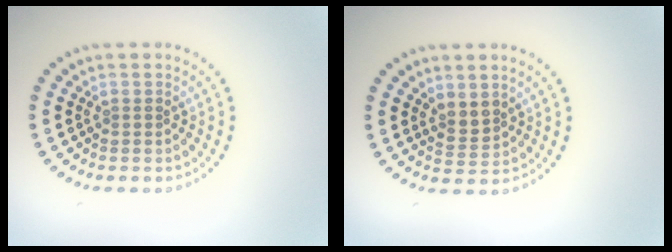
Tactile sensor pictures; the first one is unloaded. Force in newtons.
{"total": 1.7, "press": 1.4, "slide": 0.9}